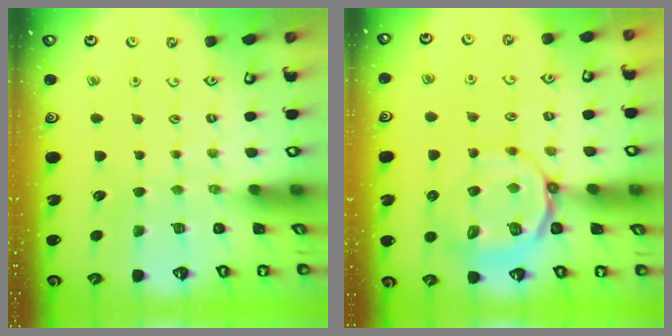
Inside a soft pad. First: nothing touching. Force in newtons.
{"total": 11.1, "press": 10.8, "slide": 2.3}